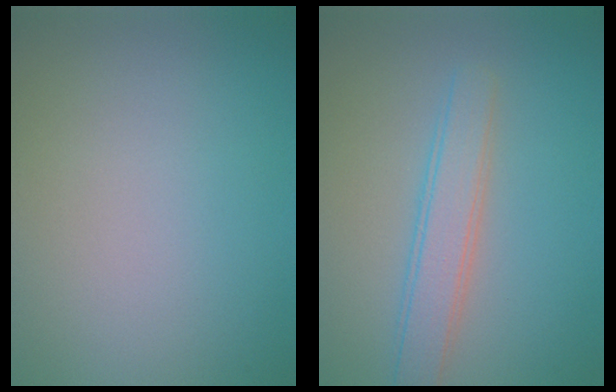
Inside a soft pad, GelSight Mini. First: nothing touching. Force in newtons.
{"total": 3.3, "press": 3.3, "slide": 0.1}